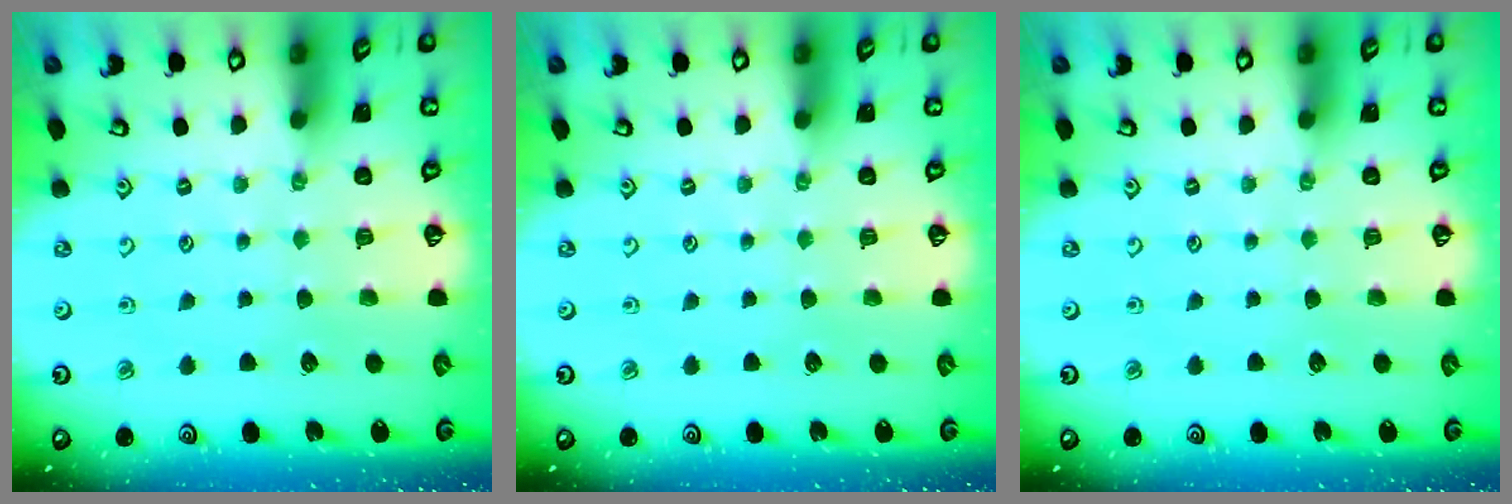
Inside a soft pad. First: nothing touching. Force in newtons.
{"total": 0.0}
{"total": 0.0}